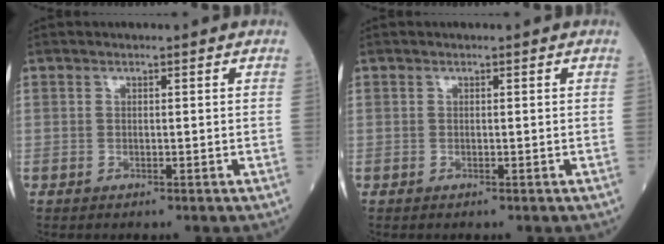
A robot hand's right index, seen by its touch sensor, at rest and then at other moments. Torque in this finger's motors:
{"motor_torque": [0.02, -0.01, 0.05, 0.00]}